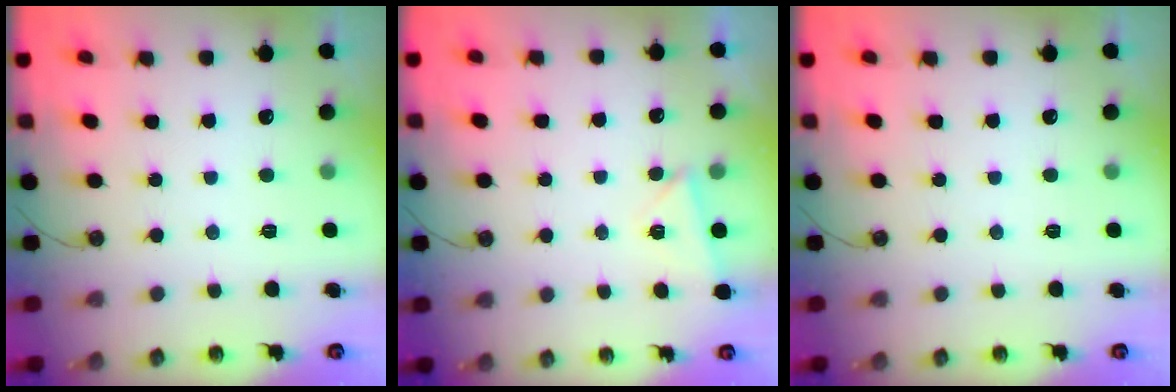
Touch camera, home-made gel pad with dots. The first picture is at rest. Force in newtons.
{"total": 3.8, "press": 3.2, "slide": 2.1}
{"total": 0.0}